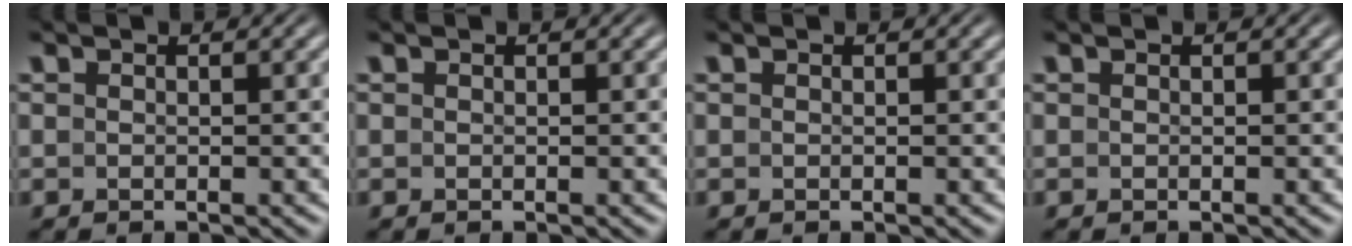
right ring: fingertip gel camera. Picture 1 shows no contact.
{"total": 0.0}
{"total": 0.0}
{"total": 0.0}